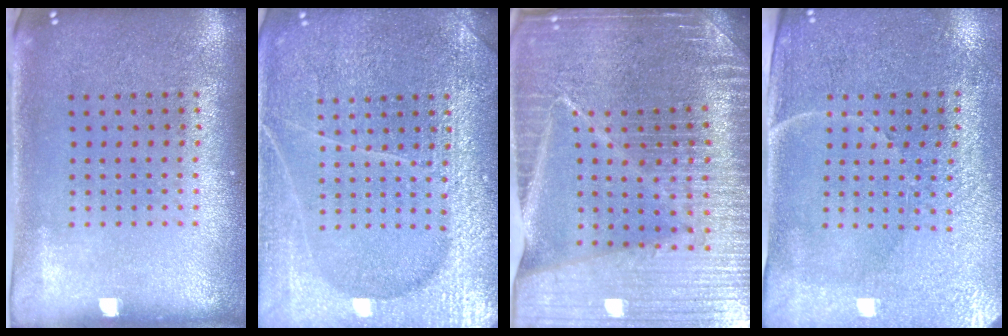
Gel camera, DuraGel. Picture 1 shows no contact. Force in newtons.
{"total": 6.7, "press": 6.6, "slide": 0.9}
{"total": 5.6, "press": 5.0, "slide": 2.4}
{"total": 3.4, "press": 3.2, "slide": 1.0}